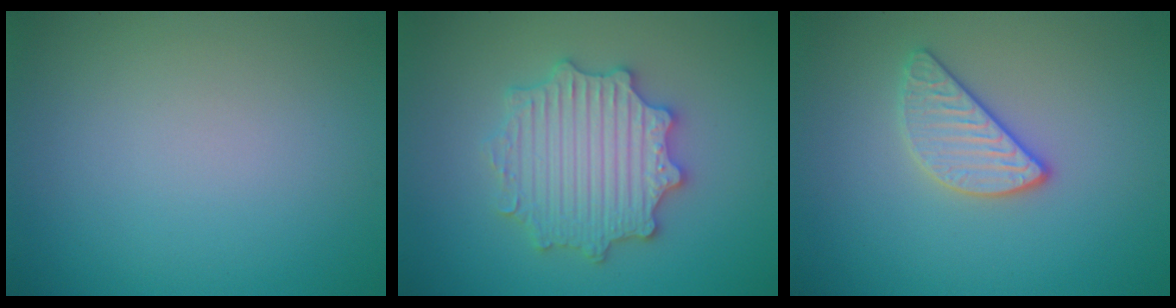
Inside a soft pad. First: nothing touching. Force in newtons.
{"total": 5.6, "press": 5.5, "slide": 1.0}
{"total": 2.6, "press": 2.5, "slide": 0.8}